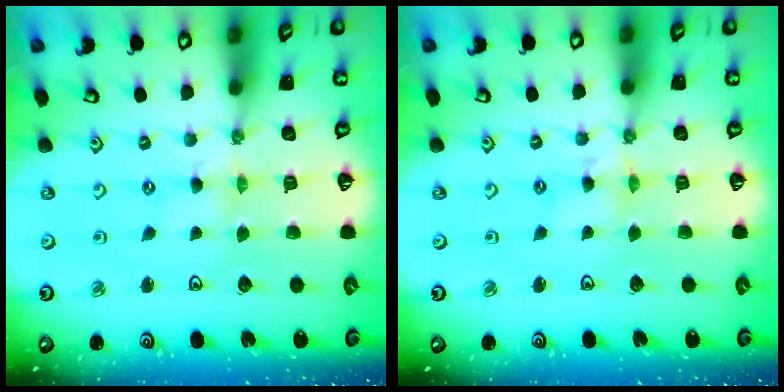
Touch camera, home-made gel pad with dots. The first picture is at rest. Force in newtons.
{"total": 2.9, "press": 2.9, "slide": 0.4}